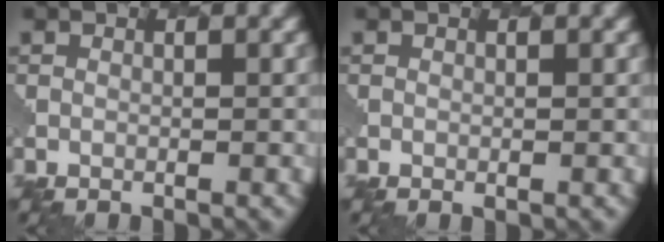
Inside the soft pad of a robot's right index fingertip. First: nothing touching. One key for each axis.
{"total": 0.5, "fx": -0.2, "fy": 0.3, "fz": 0.4, "tx": -0.006, "ty": -0.004, "tz": -0.002}